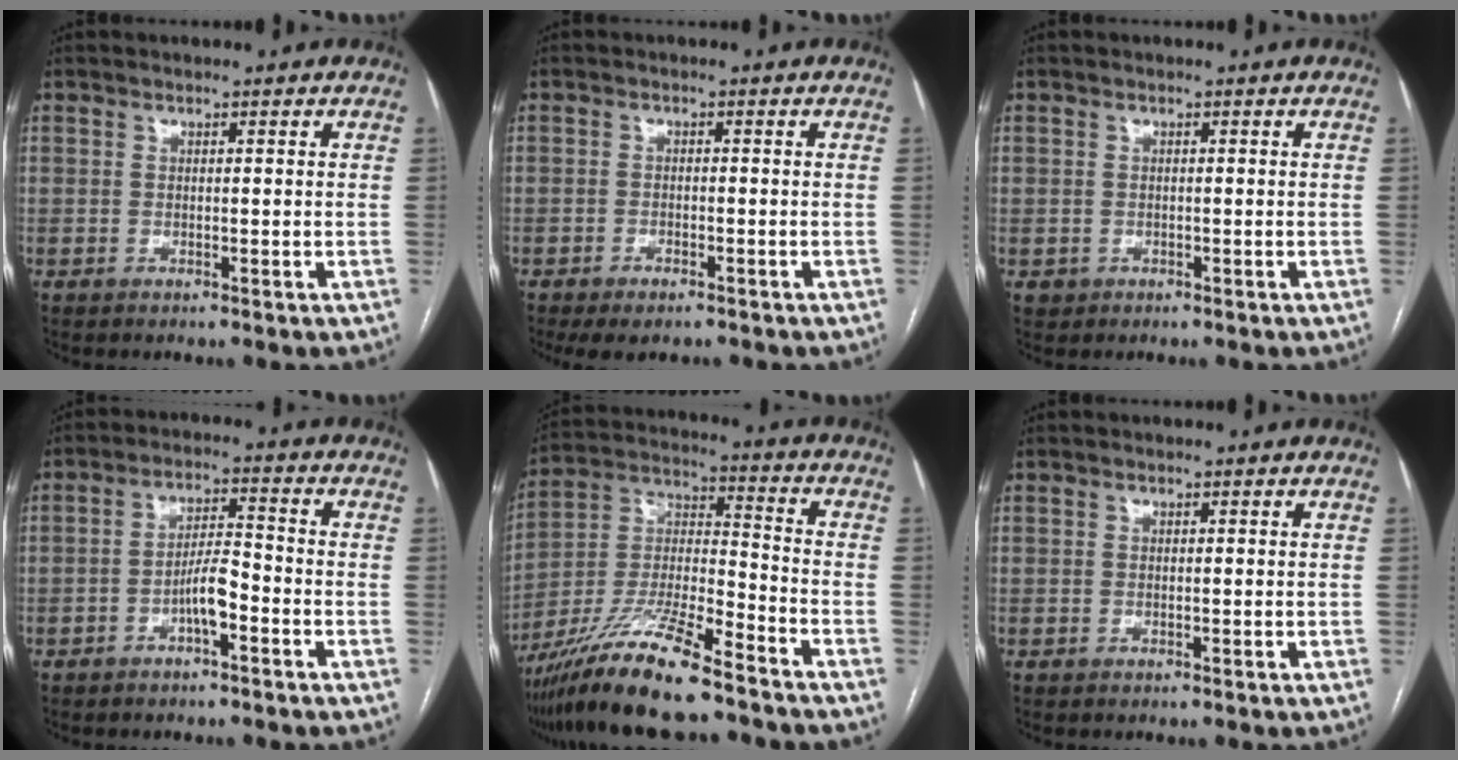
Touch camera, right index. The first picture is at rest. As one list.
[{"total": 4.1, "force": [-3.1, 1.6, 2.2], "torque": [-0.036, -0.006, -0.044]}, {"total": 1.4, "force": [-0.4, 1.3, 0.1], "torque": [-0.002, 0.005, -0.002]}, {"total": 5.1, "force": [-2.4, 1.1, 4.3], "torque": [-0.082, 0.014, -0.042]}, {"total": 16.2, "force": [-12.4, 1.3, 10.3], "torque": [-0.211, -0.017, -0.227]}, {"total": 0.0}]